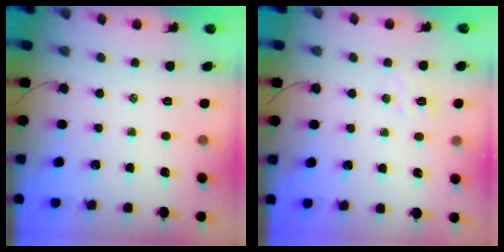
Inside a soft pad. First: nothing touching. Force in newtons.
{"total": 6.0, "press": 5.7, "slide": 1.6}